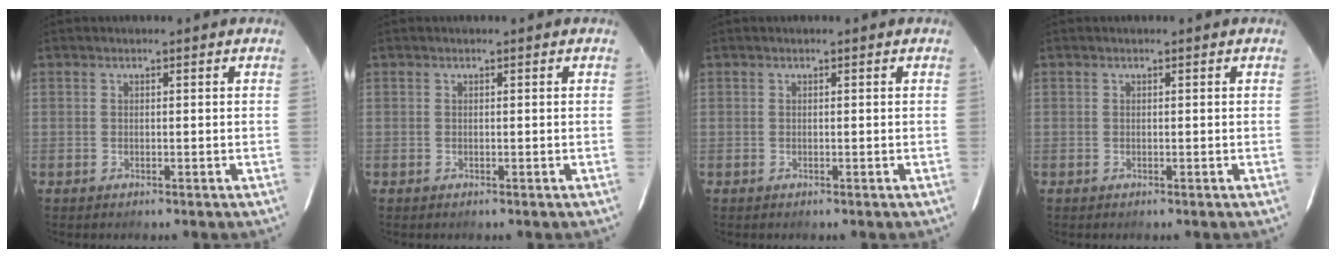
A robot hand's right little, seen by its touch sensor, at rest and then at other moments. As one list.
[{"total": 0.0}, {"total": 0.0}, {"total": 0.0}]